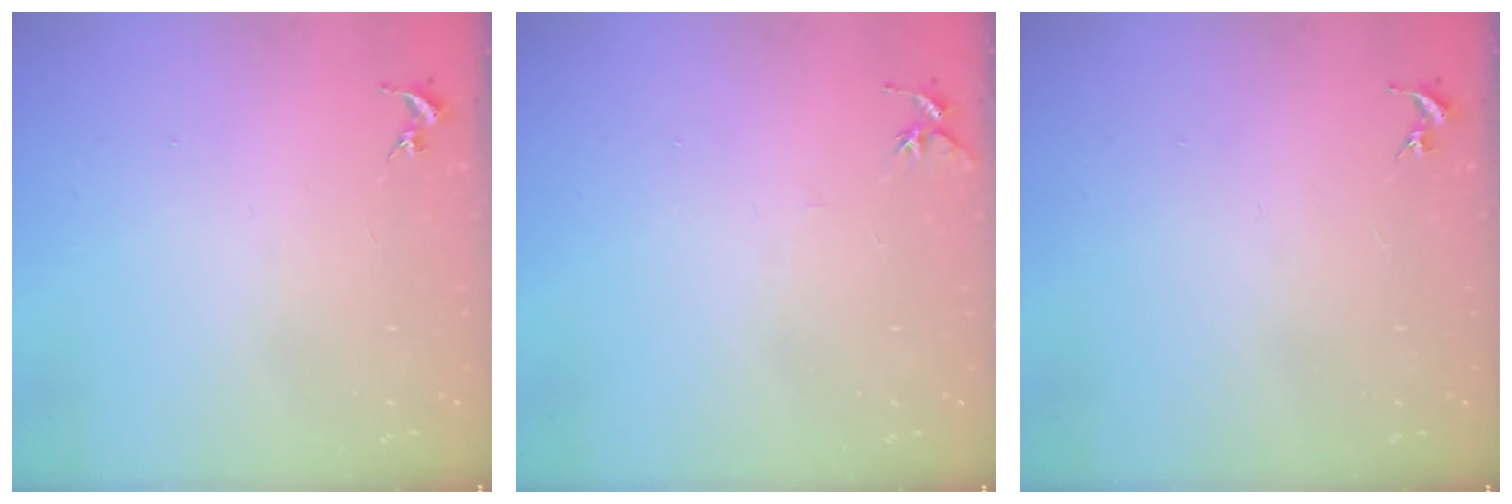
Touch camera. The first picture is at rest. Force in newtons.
{"total": 4.9, "press": 4.8, "slide": 0.5}
{"total": 0.0}